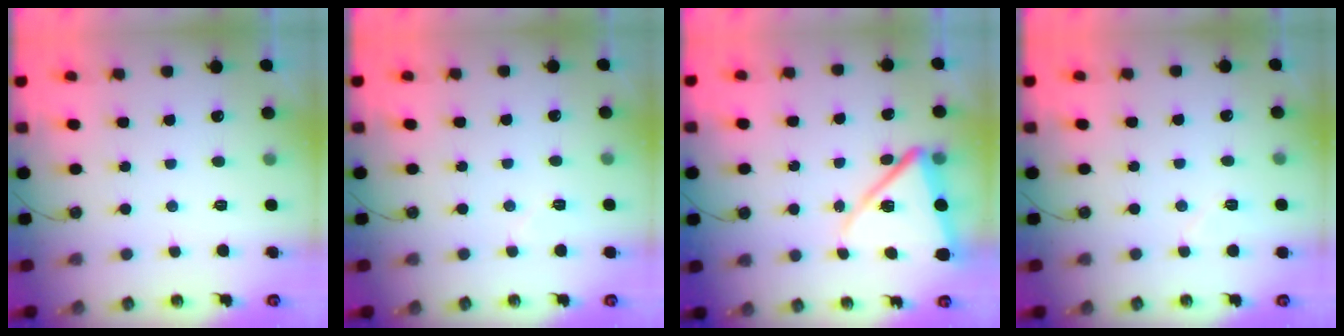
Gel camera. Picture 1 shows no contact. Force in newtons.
{"total": 3.2, "press": 3.1, "slide": 0.6}
{"total": 12.7, "press": 12.6, "slide": 1.5}
{"total": 5.1, "press": 4.2, "slide": 2.9}